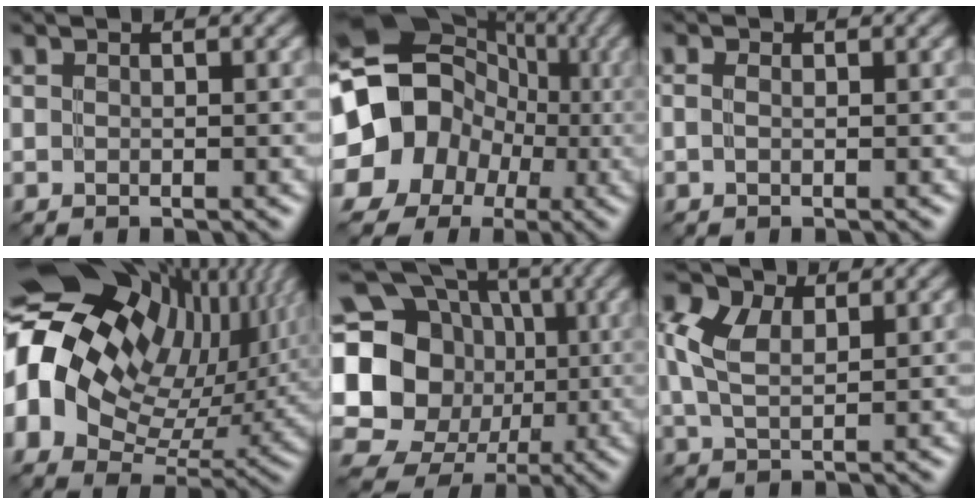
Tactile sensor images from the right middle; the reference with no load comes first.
{"total": 18.0, "force": [-1.7, 16.4, 7.4], "torque": [-0.160, 0.010, -0.075]}
{"total": 0.7, "force": [0.1, 0.4, 0.6], "torque": [-0.011, 0.002, -0.002]}
{"total": 19.3, "force": [4.9, 12.8, 13.6], "torque": [-0.254, 0.017, 0.093]}
{"total": 19.7, "force": [-0.2, 17.9, 8.2], "torque": [-0.183, 0.021, -0.044]}
{"total": 5.2, "force": [2.1, 3.1, 3.6], "torque": [-0.087, 0.014, 0.034]}